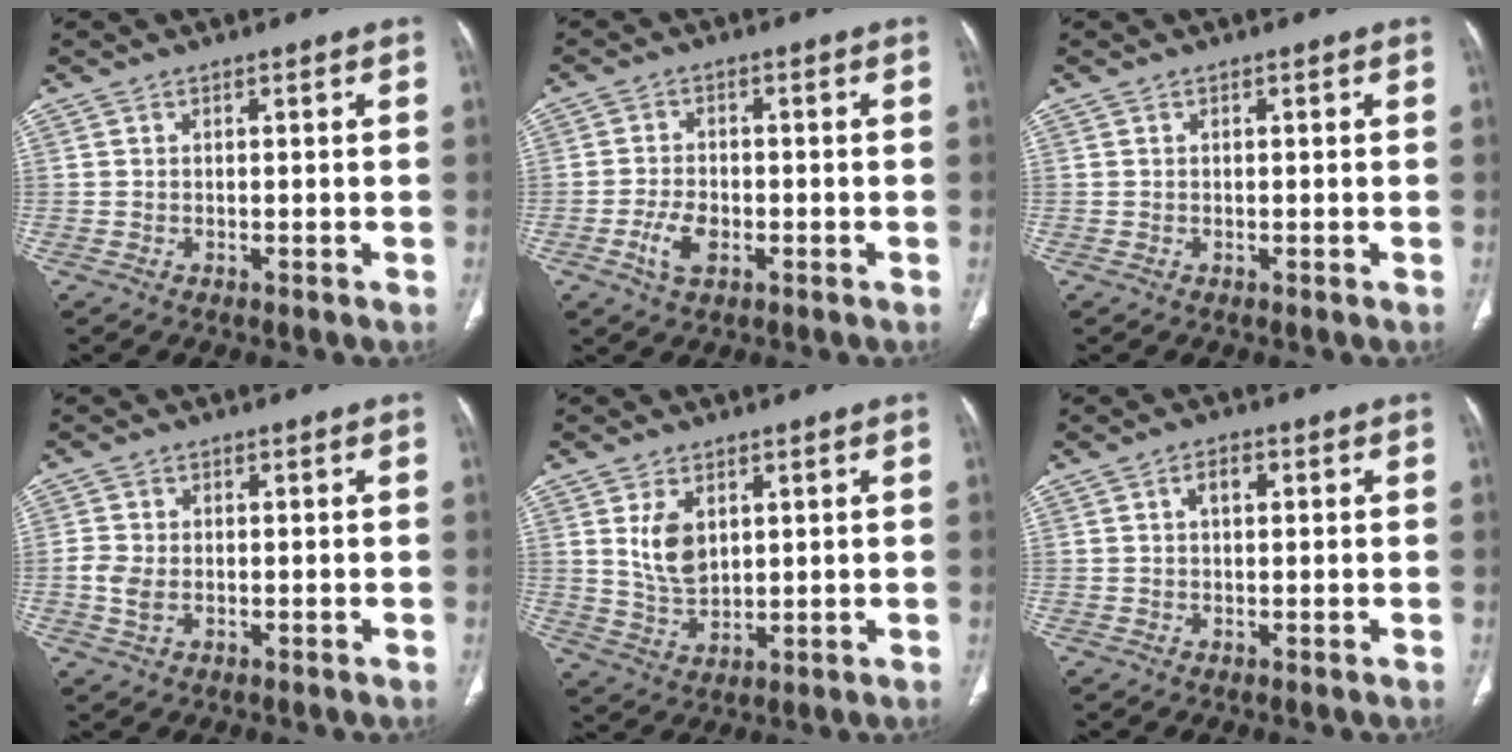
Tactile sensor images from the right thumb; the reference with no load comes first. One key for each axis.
{"total": 5.1, "fx": -1.9, "fy": 3.0, "fz": 3.7, "tx": -0.072, "ty": 0.009, "tz": -0.033}
{"total": 0.0}
{"total": 3.9, "fx": -0.6, "fy": 2.6, "fz": 2.8, "tx": -0.067, "ty": 0.005, "tz": -0.012}
{"total": 7.0, "fx": 2.3, "fy": 4.3, "fz": 5.0, "tx": -0.079, "ty": -0.016, "tz": 0.056}
{"total": 2.5, "fx": 0.6, "fy": 1.5, "fz": 1.9, "tx": -0.029, "ty": 0.011, "tz": 0.008}